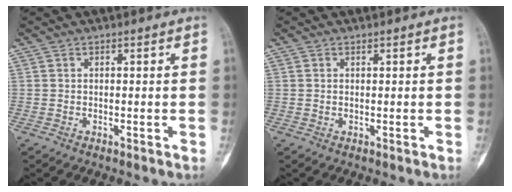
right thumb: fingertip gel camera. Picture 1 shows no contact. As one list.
[{"total": 0.5, "force": [0.2, 0.4, 0.3], "torque": [-0.002, 0.000, 0.003]}]